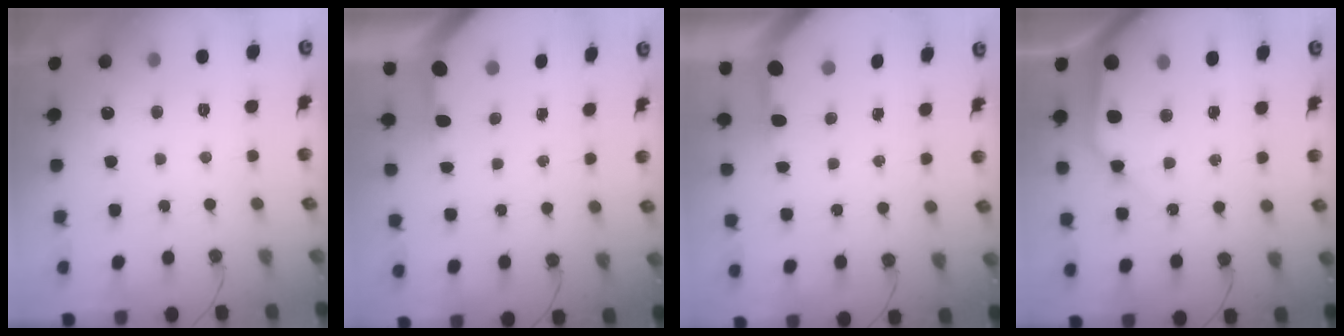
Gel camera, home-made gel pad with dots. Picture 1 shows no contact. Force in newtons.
{"total": 3.3, "press": 3.2, "slide": 0.3}
{"total": 3.1, "press": 3.1, "slide": 0.2}
{"total": 13.0, "press": 12.8, "slide": 1.8}